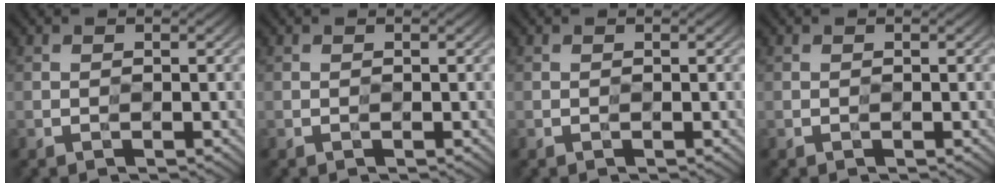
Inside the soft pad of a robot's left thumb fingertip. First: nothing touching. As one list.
[{"total": 0.0}, {"total": 0.0}, {"total": 0.0}]